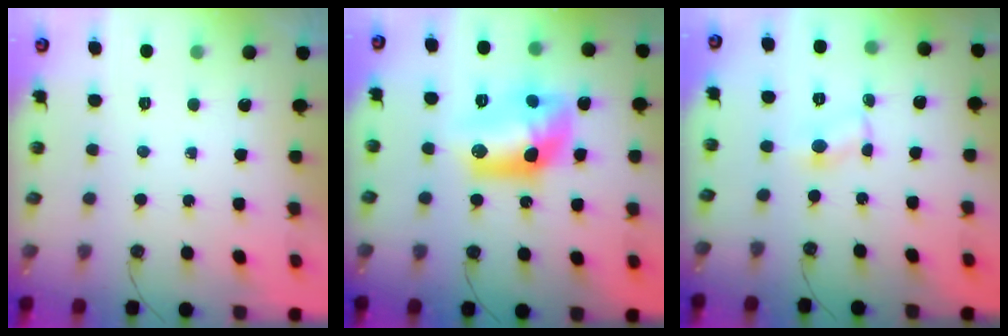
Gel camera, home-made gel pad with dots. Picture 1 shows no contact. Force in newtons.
{"total": 13.1, "press": 13.1, "slide": 0.9}
{"total": 1.6, "press": 1.5, "slide": 0.2}